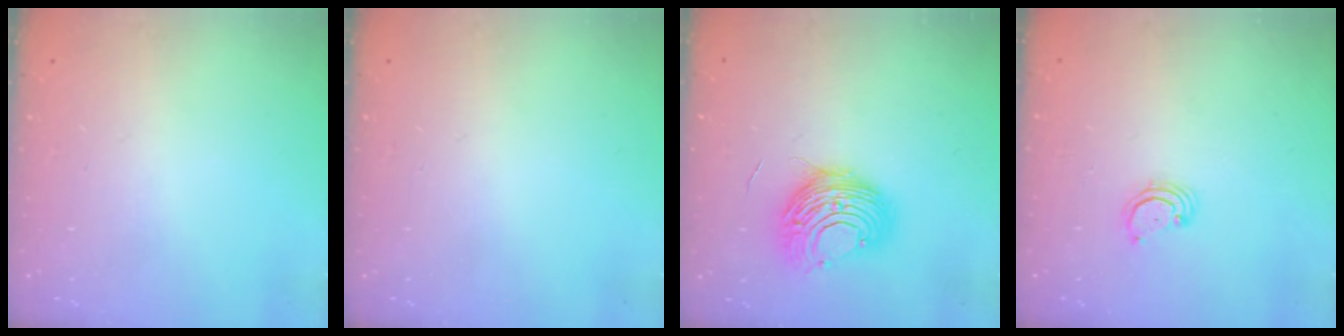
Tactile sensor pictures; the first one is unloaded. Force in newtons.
{"total": 0.0}
{"total": 11.0, "press": 11.0, "slide": 0.6}
{"total": 2.3, "press": 2.3, "slide": 0.2}